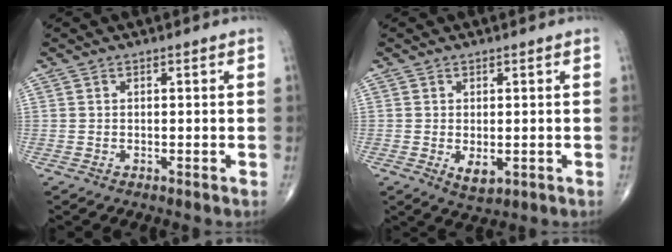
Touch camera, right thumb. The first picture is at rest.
{"total": 3.2, "force": [-0.6, 1.7, 2.6], "torque": [-0.037, -0.008, 0.000]}